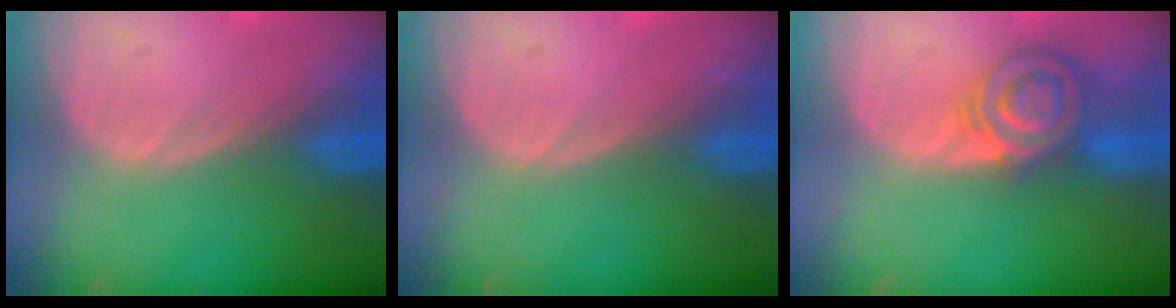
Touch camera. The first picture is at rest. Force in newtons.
{"total": 0.0}
{"total": 6.5, "press": 6.3, "slide": 1.8}